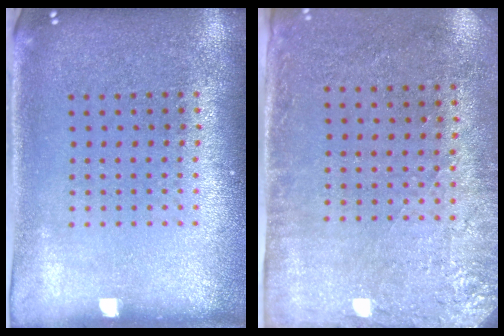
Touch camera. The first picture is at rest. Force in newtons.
{"total": 2.8, "press": 2.3, "slide": 1.6}